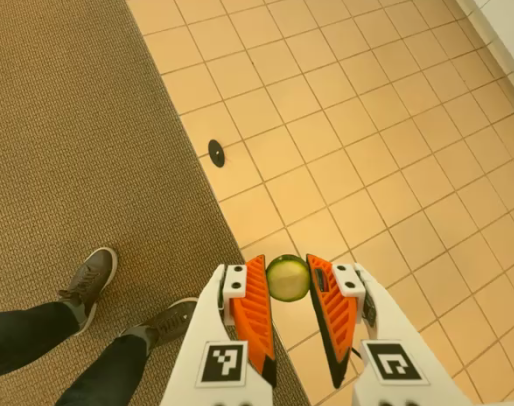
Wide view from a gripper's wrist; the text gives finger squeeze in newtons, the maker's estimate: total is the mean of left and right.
{"total": 7.0, "left": 6.6, "right": 7.4}